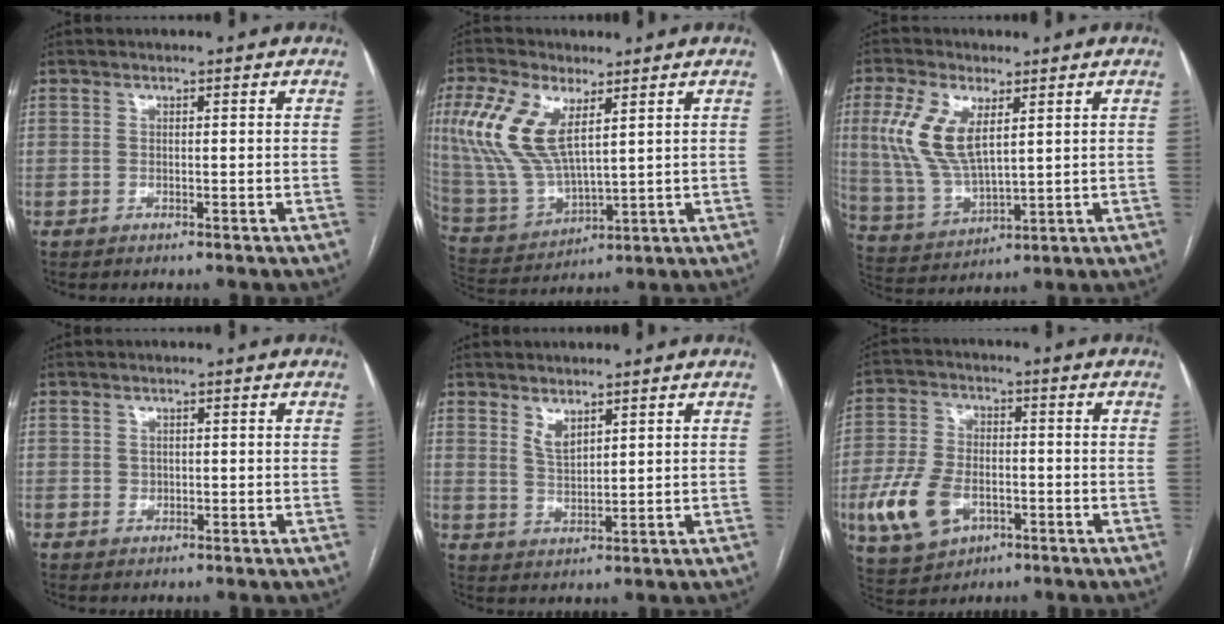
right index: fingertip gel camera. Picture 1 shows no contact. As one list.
[{"total": 13.2, "force": [4.9, 5.5, 11.0], "torque": [-0.260, 0.006, 0.108]}, {"total": 10.8, "force": [3.4, 4.5, 9.2], "torque": [-0.214, 0.003, 0.075]}, {"total": 1.2, "force": [0.1, 1.1, 0.5], "torque": [-0.006, 0.001, 0.004]}, {"total": 3.0, "force": [2.2, 1.1, 1.8], "torque": [-0.037, -0.008, 0.051]}, {"total": 11.3, "force": [-4.0, 7.1, 7.9], "torque": [-0.182, 0.004, -0.064]}]